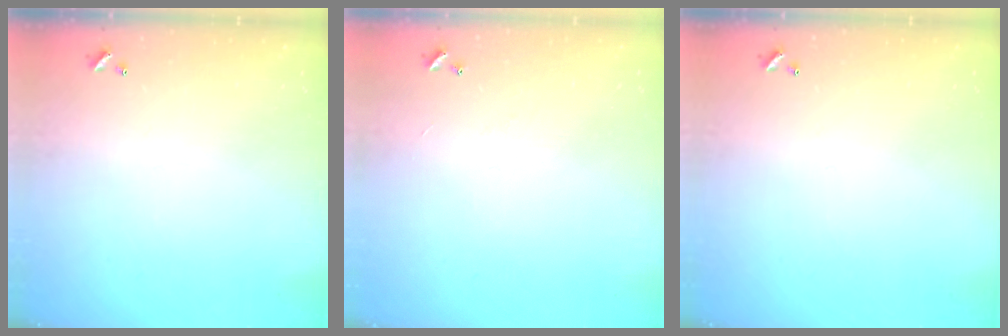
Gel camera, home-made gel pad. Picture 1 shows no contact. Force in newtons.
{"total": 1.3, "press": 1.2, "slide": 0.5}
{"total": 0.0}